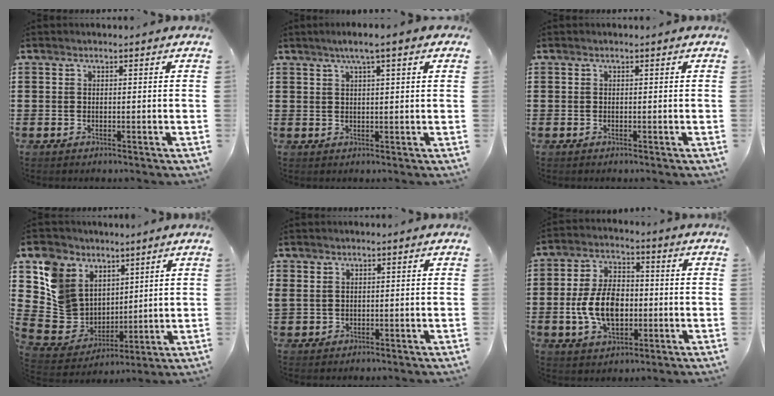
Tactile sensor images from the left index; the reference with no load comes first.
{"total": 3.2, "force": [1.8, -0.1, 2.6], "torque": [-0.055, 0.002, 0.031]}
{"total": 0.0}
{"total": 9.7, "force": [3.6, 8.8, 2.1], "torque": [-0.097, -0.016, 0.079]}
{"total": 1.2, "force": [0.8, 0.8, 0.4], "torque": [-0.011, 0.004, 0.015]}
{"total": 9.8, "force": [-1.2, 5.9, 7.7], "torque": [-0.171, 0.008, -0.026]}